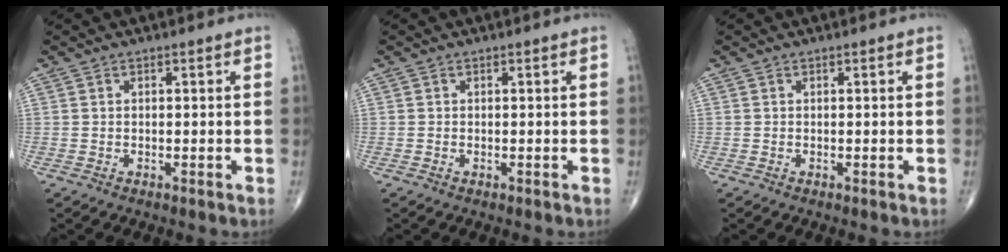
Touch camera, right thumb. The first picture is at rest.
{"total": 0.0}
{"total": 0.0}